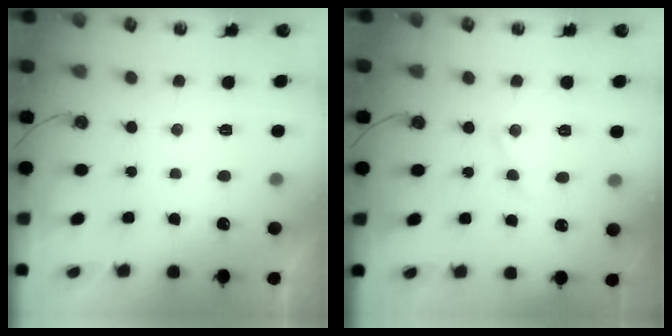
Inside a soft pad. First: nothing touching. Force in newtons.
{"total": 9.7, "press": 9.7, "slide": 0.7}